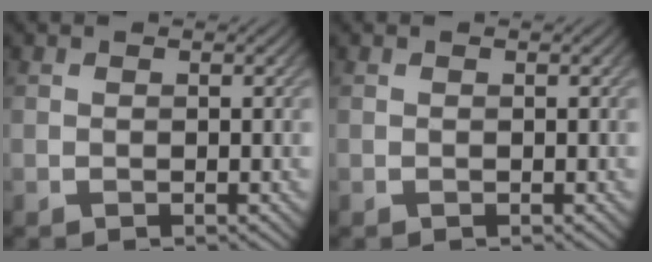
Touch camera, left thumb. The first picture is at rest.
{"total": 0.0}